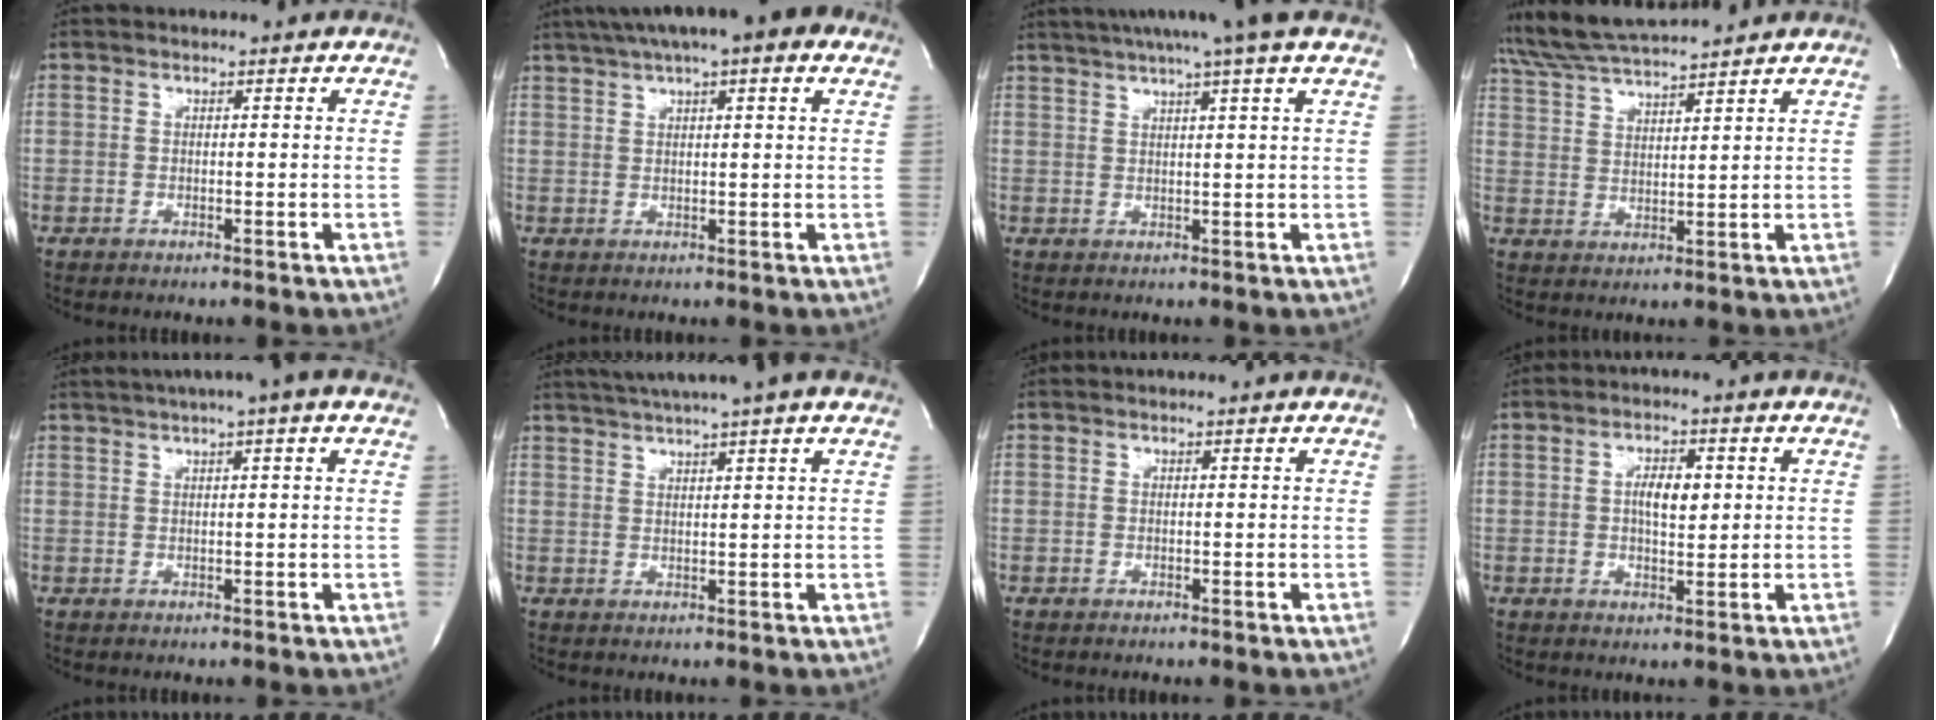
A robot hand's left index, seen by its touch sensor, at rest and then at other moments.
{"total": 12.0, "force": [7.7, 2.3, 8.9], "torque": [-0.149, 0.038, 0.109]}
{"total": 10.6, "force": [8.3, -1.1, 6.5], "torque": [-0.113, 0.018, 0.102]}
{"total": 9.3, "force": [8.7, -0.6, 3.3], "torque": [-0.070, 0.019, 0.164]}
{"total": 7.3, "force": [5.0, 0.0, 5.4], "torque": [-0.089, 0.027, 0.067]}
{"total": 9.1, "force": [7.3, -1.0, 5.3], "torque": [-0.095, 0.025, 0.097]}
{"total": 0.0}
{"total": 4.4, "force": [0.7, 1.8, 4.0], "torque": [-0.066, 0.003, 0.011]}